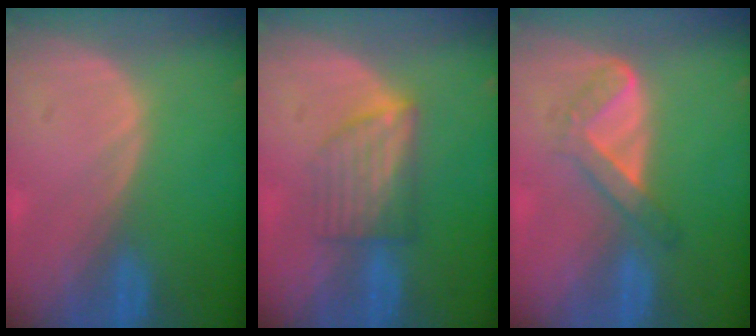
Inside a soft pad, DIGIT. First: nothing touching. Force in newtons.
{"total": 6.0, "press": 5.6, "slide": 2.2}
{"total": 4.4, "press": 4.2, "slide": 1.3}